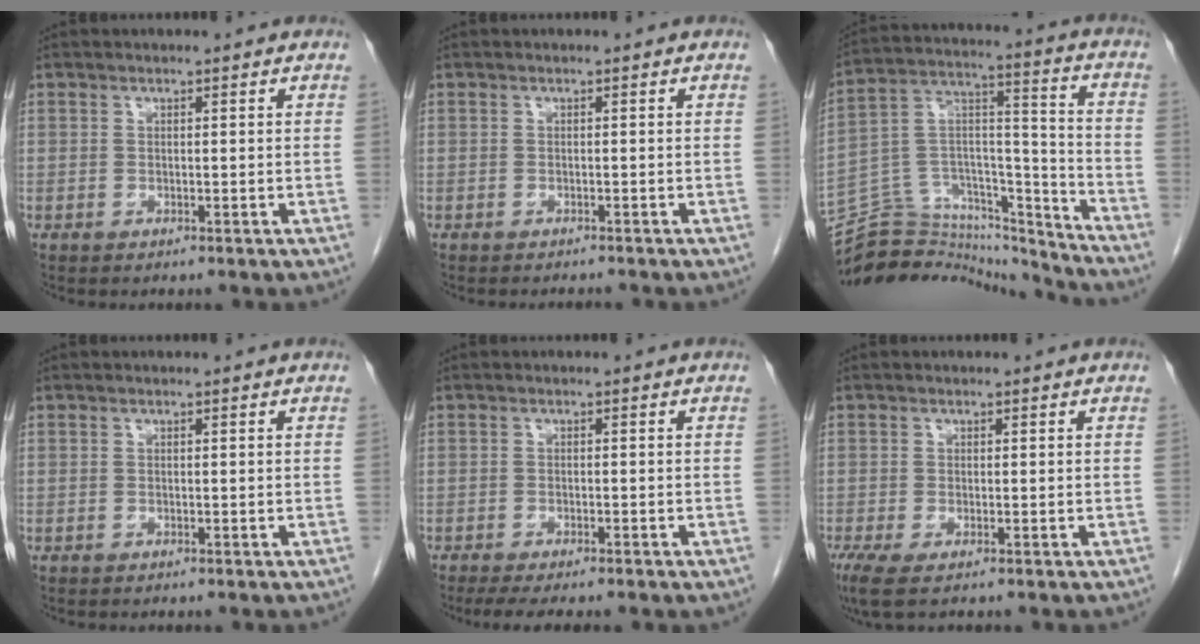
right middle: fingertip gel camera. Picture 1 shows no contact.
{"total": 1.5, "force": [-1.5, -0.1, 0.3], "torque": [-0.008, -0.007, -0.017]}
{"total": 22.6, "force": [-21.4, 5.5, 4.6], "torque": [-0.110, 0.050, -0.339]}
{"total": 0.0}
{"total": 7.2, "force": [-5.7, 1.4, 4.2], "torque": [-0.057, -0.012, -0.080]}
{"total": 3.7, "force": [-2.4, 0.7, 2.8], "torque": [-0.055, -0.016, -0.039]}